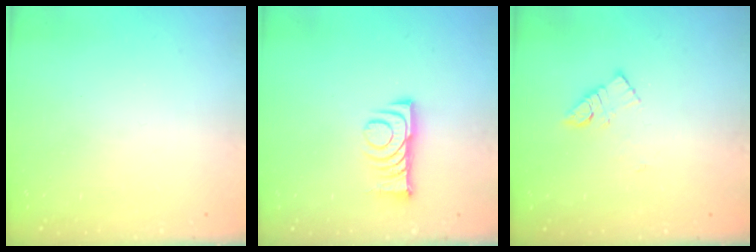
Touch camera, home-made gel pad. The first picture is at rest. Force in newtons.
{"total": 8.1, "press": 8.1, "slide": 0.9}
{"total": 8.1, "press": 8.1, "slide": 0.4}